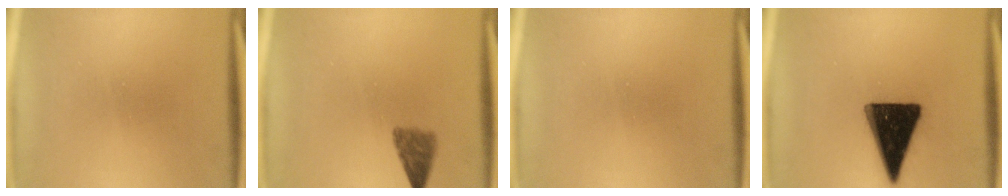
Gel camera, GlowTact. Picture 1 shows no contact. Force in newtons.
{"total": 3.4}
{"total": 0.0}
{"total": 18.2}